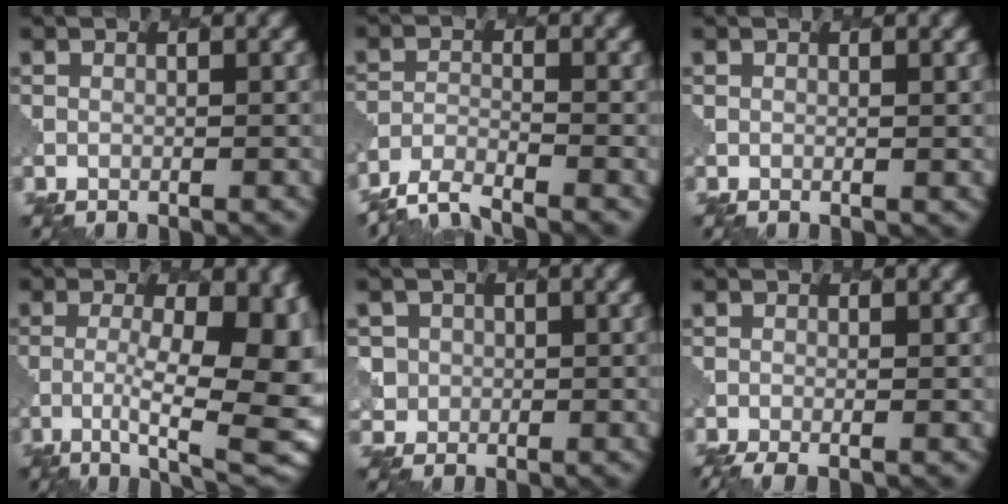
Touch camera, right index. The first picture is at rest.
{"total": 3.8, "force": [-3.6, 0.5, 1.1], "torque": [-0.026, -0.009, -0.076]}
{"total": 0.5, "force": [0.3, 0.2, 0.3], "torque": [-0.004, -0.003, 0.006]}
{"total": 11.8, "force": [-2.5, 3.4, 11.0], "torque": [-0.152, 0.001, -0.029]}
{"total": 2.9, "force": [0.5, 2.8, -0.1], "torque": [0.008, 0.007, 0.013]}
{"total": 2.3, "force": [-1.2, 0.7, 1.8], "torque": [-0.020, -0.003, -0.016]}